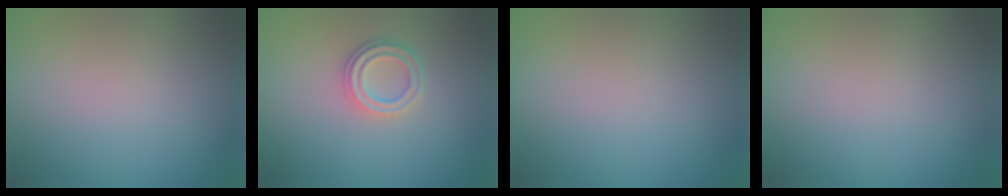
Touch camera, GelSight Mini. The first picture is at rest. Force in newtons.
{"total": 2.4, "press": 2.0, "slide": 1.2}
{"total": 0.0}
{"total": 0.0}